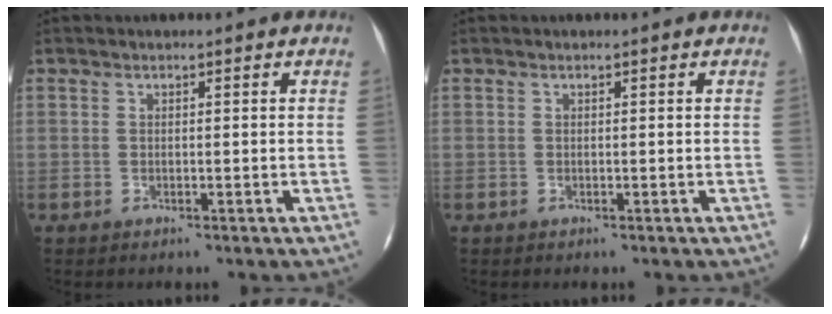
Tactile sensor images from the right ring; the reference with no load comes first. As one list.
[{"total": 0.0}]